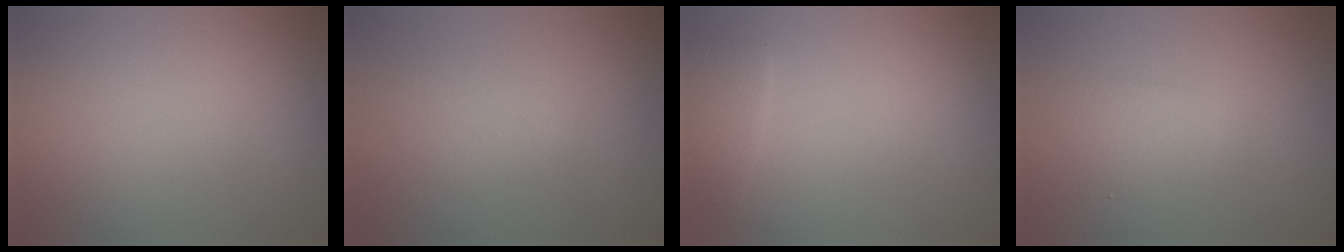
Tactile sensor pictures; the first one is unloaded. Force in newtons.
{"total": 1.8, "press": 1.8, "slide": 0.1}
{"total": 1.5, "press": 1.4, "slide": 0.1}
{"total": 1.7, "press": 1.7, "slide": 0.1}